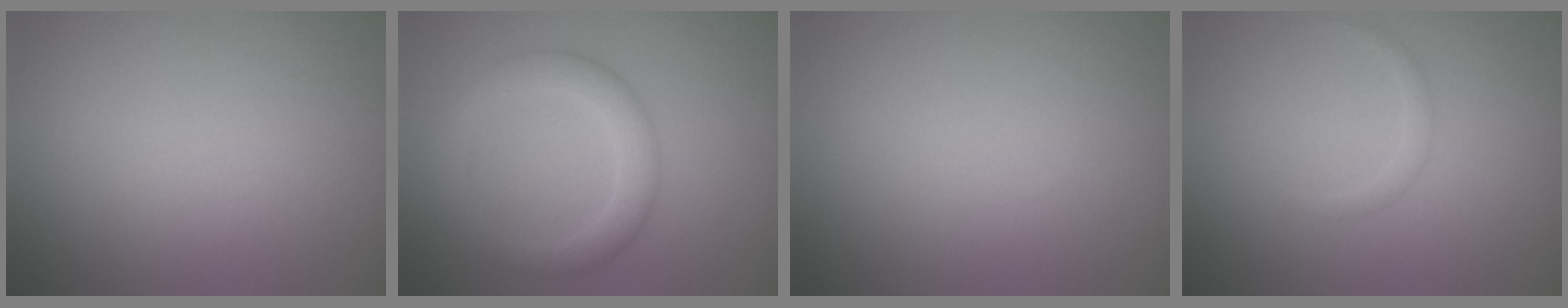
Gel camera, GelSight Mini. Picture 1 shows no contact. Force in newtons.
{"total": 3.5, "press": 3.5, "slide": 0.0}
{"total": 0.0}
{"total": 0.8, "press": 0.8, "slide": 0.1}